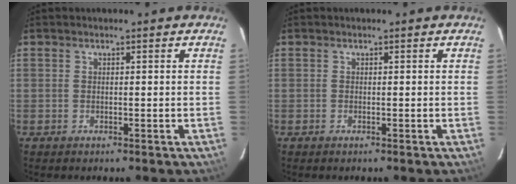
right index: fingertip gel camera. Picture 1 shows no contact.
{"total": 0.0}